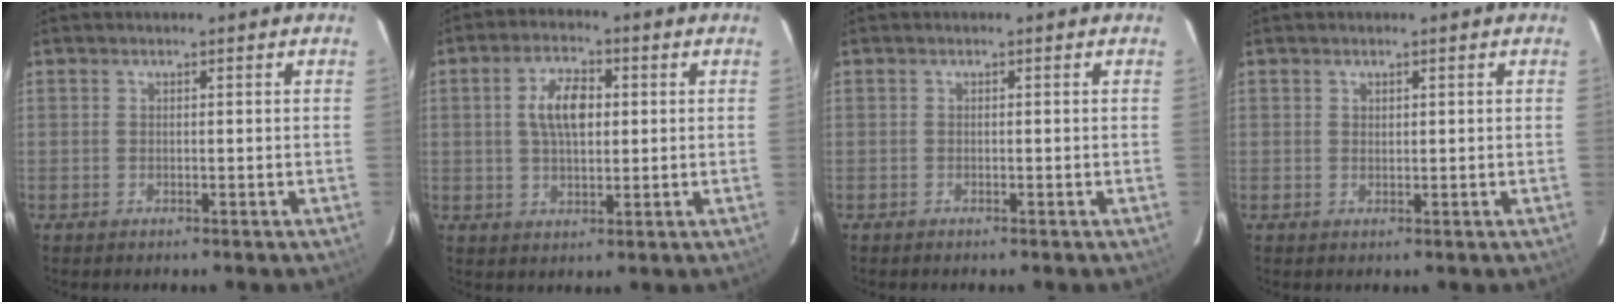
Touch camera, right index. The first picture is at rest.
{"total": 7.4, "force": [1.2, 3.7, 6.3], "torque": [-0.115, 0.013, 0.024]}
{"total": 0.0}
{"total": 0.6, "force": [0.4, 0.4, 0.1], "torque": [-0.003, 0.002, 0.008]}